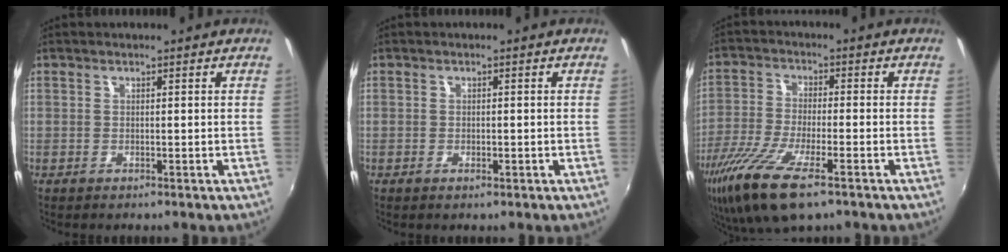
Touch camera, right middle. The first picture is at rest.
{"total": 0.7, "force": [-0.4, 0.3, 0.5], "torque": [-0.007, -0.002, -0.007]}
{"total": 14.7, "force": [-8.7, 3.8, 11.2], "torque": [-0.240, -0.048, -0.170]}